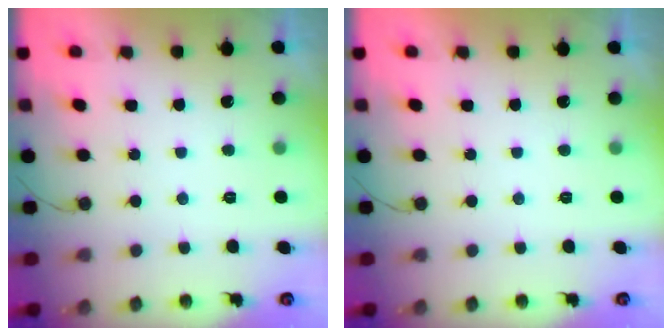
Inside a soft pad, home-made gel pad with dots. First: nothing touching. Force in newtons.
{"total": 1.9, "press": 1.9, "slide": 0.1}